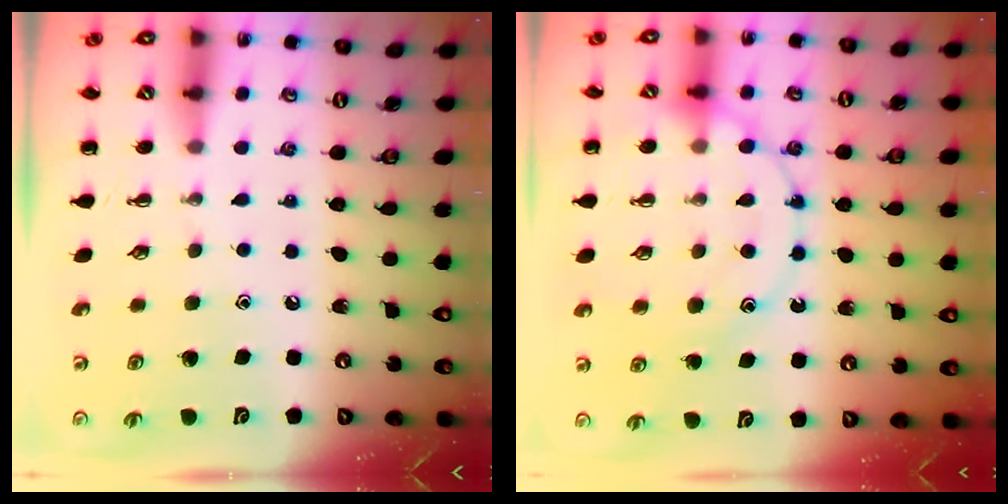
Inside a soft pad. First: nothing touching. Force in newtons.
{"total": 15.0, "press": 14.9, "slide": 1.3}